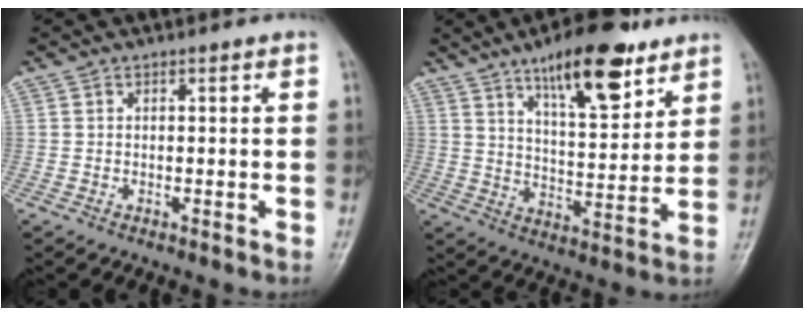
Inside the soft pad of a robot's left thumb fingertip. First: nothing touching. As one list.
[{"total": 15.2, "force": [9.5, 5.2, 10.6], "torque": [-0.135, -0.051, 0.153]}]